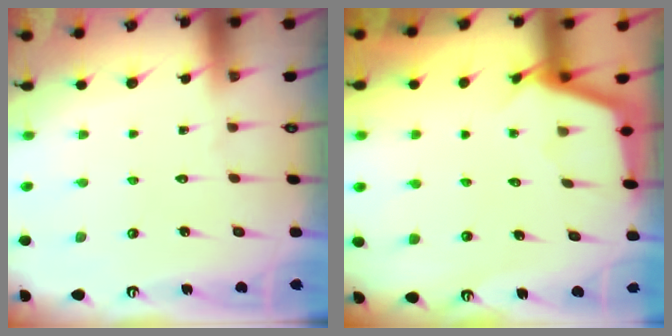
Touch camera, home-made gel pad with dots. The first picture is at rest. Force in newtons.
{"total": 2.3, "press": 2.3, "slide": 0.2}